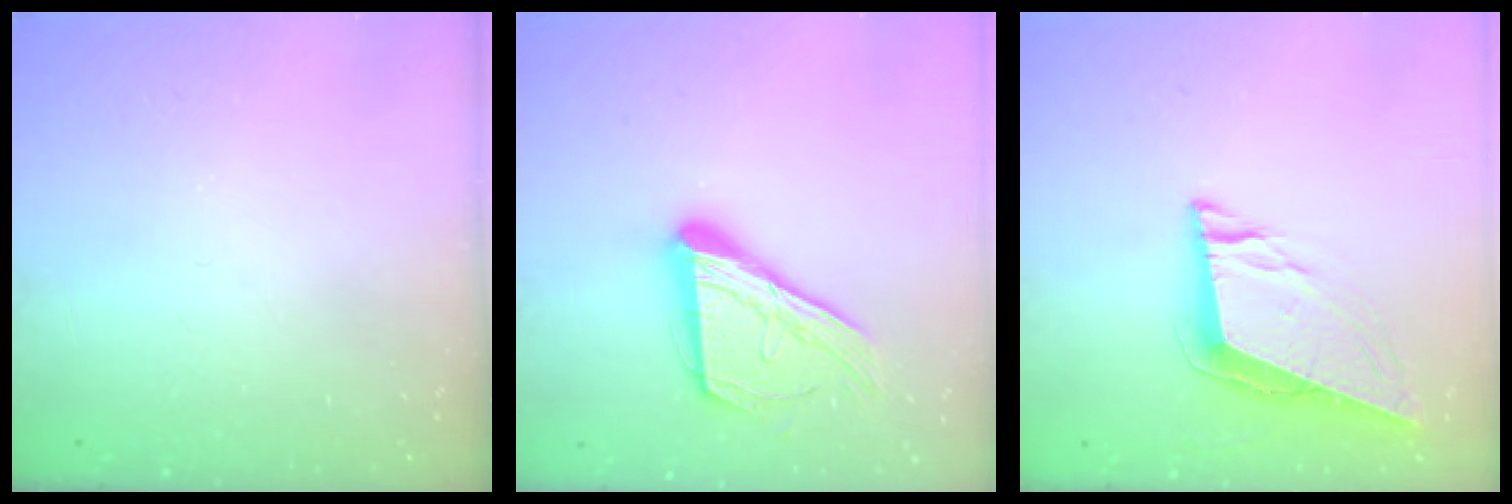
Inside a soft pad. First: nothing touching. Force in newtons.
{"total": 15.8, "press": 15.7, "slide": 1.0}
{"total": 9.0, "press": 8.7, "slide": 2.5}